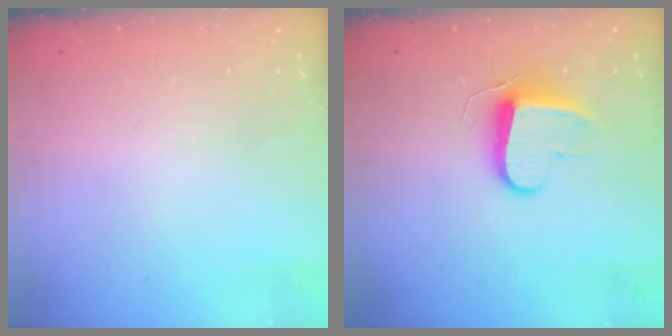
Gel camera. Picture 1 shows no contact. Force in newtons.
{"total": 9.9, "press": 9.9, "slide": 0.3}